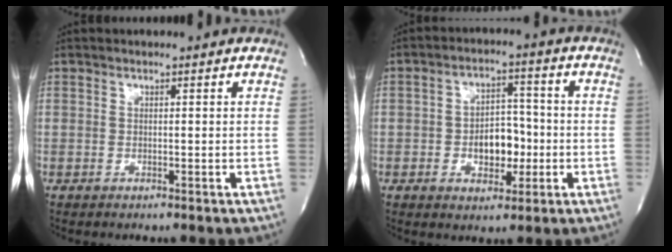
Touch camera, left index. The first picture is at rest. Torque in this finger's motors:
{"motor_torque": [0.04, 0.00, 0.14, 0.07]}